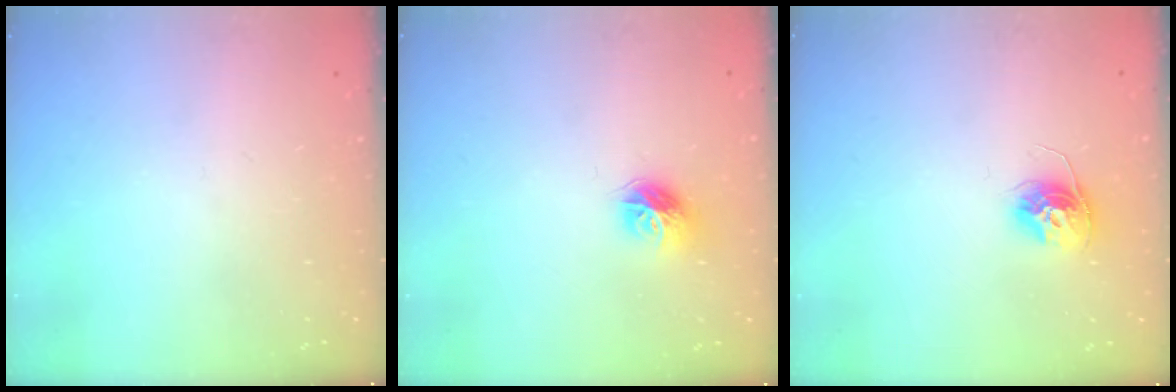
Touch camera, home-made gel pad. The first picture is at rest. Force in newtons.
{"total": 9.4, "press": 9.4, "slide": 0.5}
{"total": 10.5, "press": 10.5, "slide": 0.5}